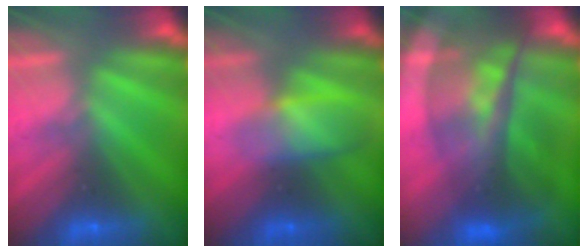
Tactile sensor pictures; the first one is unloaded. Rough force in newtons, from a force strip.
{"total": 2.8}
{"total": 9.2}